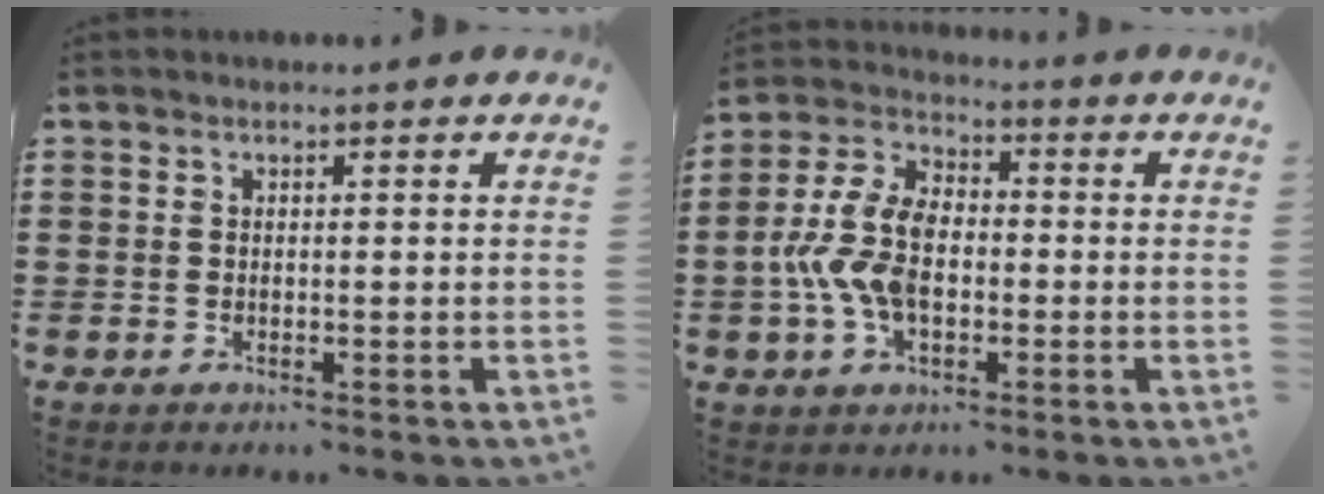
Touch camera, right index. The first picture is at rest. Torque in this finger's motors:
{"motor_torque": [2.14, 0.00, 0.74, 0.21]}